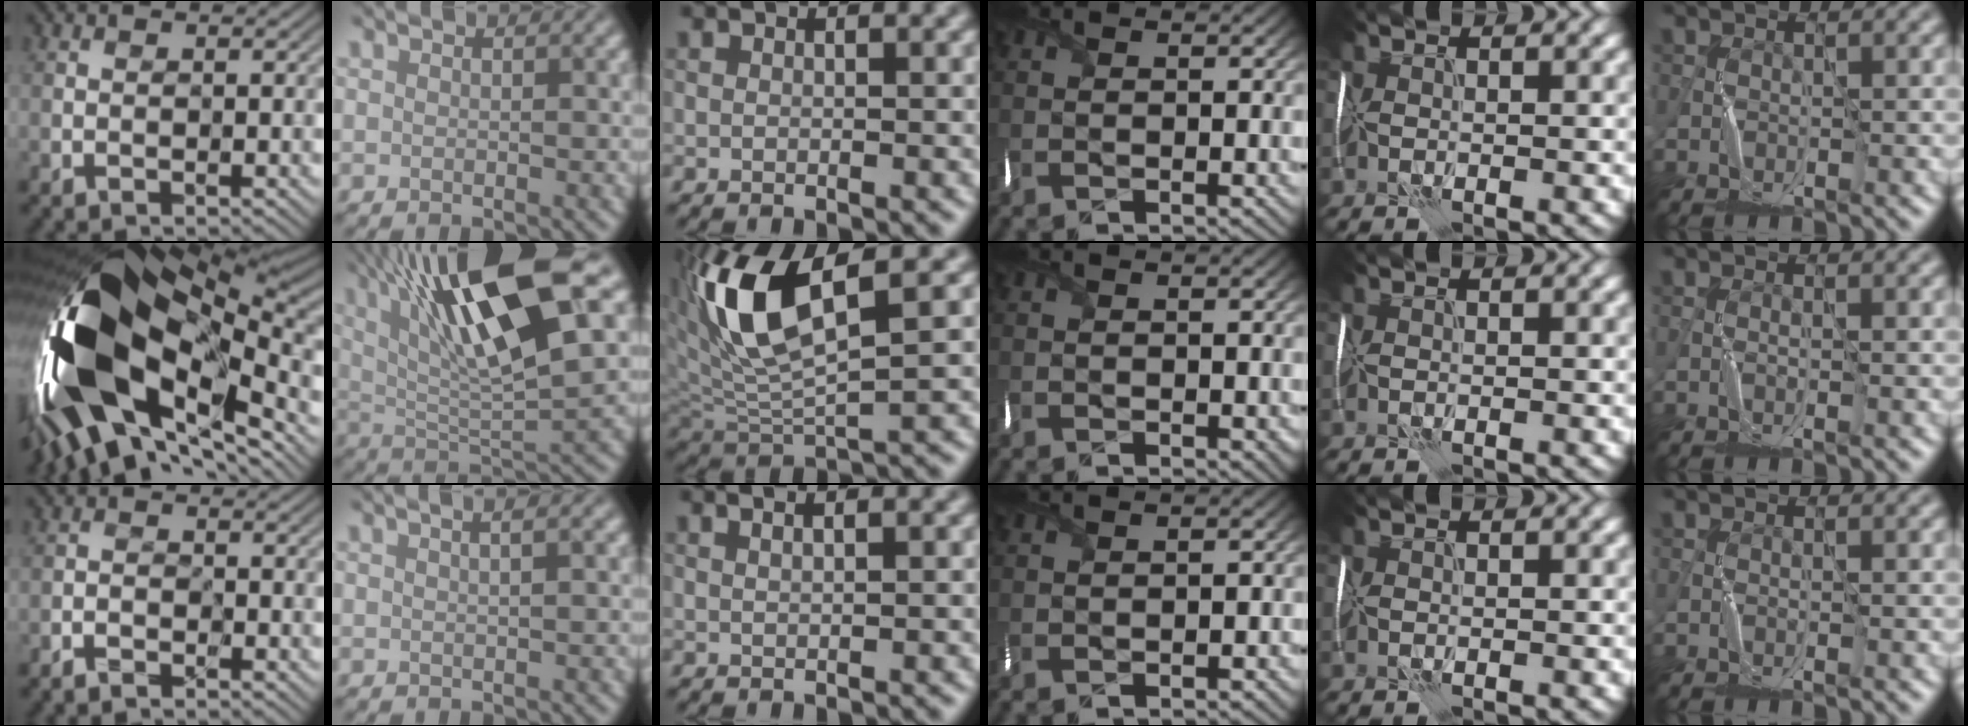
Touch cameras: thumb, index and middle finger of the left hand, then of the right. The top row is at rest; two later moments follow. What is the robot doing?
{"motion": "wrap", "object": "thread"}